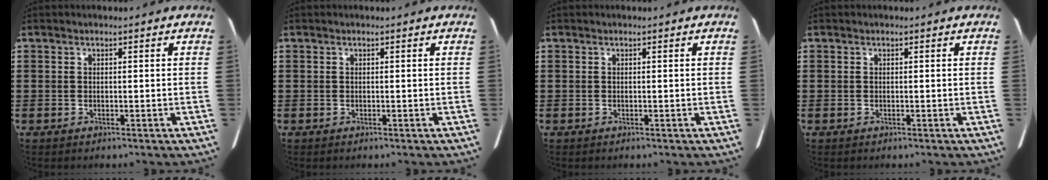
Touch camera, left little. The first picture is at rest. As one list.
[{"total": 0.0}, {"total": 0.0}, {"total": 0.0}]